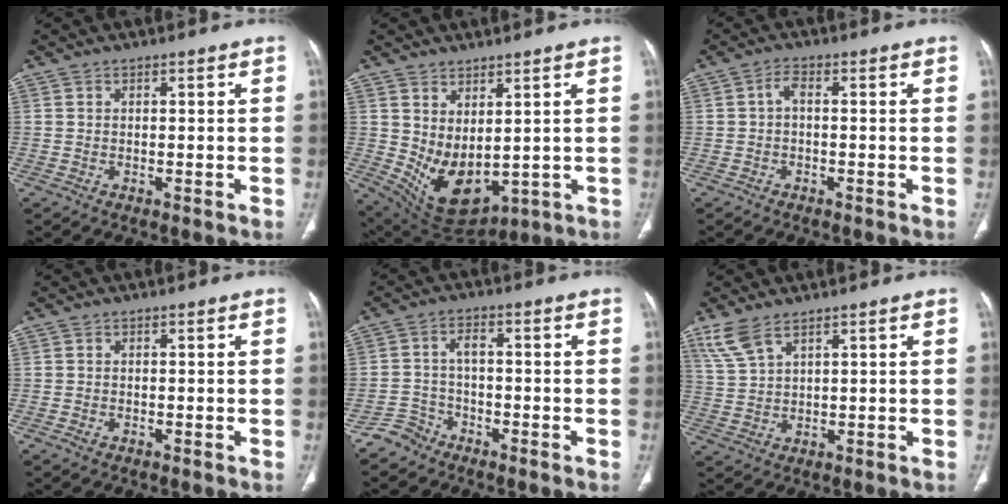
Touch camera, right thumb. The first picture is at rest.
{"total": 10.8, "force": [1.3, 6.2, 8.8], "torque": [-0.142, -0.028, 0.059]}
{"total": 1.9, "force": [-0.2, 0.9, 1.7], "torque": [-0.031, 0.009, -0.008]}
{"total": 0.6, "force": [-0.2, 0.4, 0.3], "torque": [-0.011, 0.001, -0.002]}
{"total": 4.2, "force": [-3.2, 2.6, 0.0], "torque": [0.014, 0.026, -0.068]}
{"total": 5.4, "force": [4.0, 1.7, 3.3], "torque": [-0.078, -0.007, 0.091]}